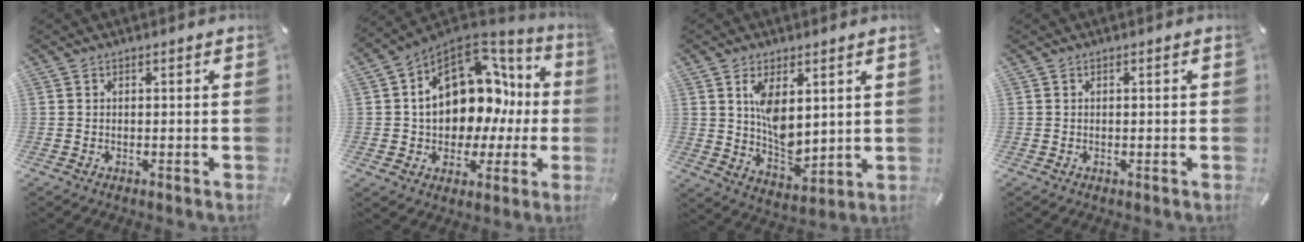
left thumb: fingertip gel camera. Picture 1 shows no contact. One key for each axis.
{"total": 17.9, "fx": 3.9, "fy": 12.4, "fz": 12.3, "tx": -0.190, "ty": -0.023, "tz": 0.067}
{"total": 9.5, "fx": 3.4, "fy": 5.8, "fz": 6.7, "tx": -0.111, "ty": -0.026, "tz": 0.059}
{"total": 0.7, "fx": 0.0, "fy": 0.2, "fz": 0.7, "tx": -0.012, "ty": 0.002, "tz": 0.000}